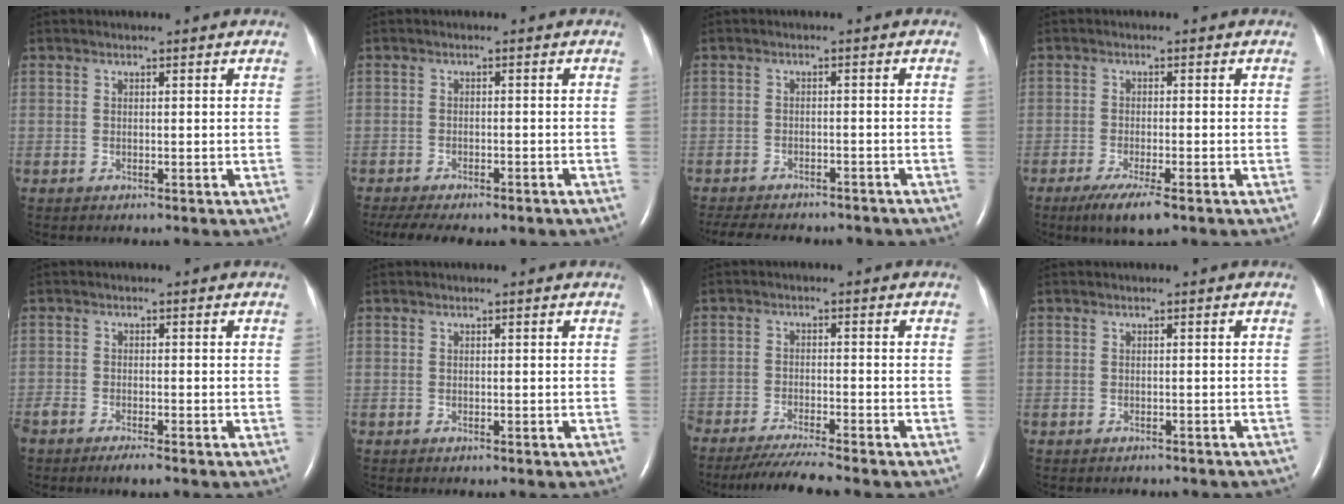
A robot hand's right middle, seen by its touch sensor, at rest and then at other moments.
{"total": 11.8, "force": [-9.4, 3.8, 6.1], "torque": [-0.107, -0.002, -0.124]}
{"total": 15.4, "force": [-13.4, 4.5, 6.0], "torque": [-0.132, -0.011, -0.168]}
{"total": 5.5, "force": [-3.5, 0.7, 4.2], "torque": [-0.081, -0.016, -0.058]}
{"total": 3.9, "force": [-3.1, 0.6, 2.3], "torque": [-0.042, -0.009, -0.053]}
{"total": 0.0}
{"total": 7.6, "force": [-6.8, -1.0, 3.4], "torque": [-0.047, -0.027, -0.115]}
{"total": 6.4, "force": [-5.7, 2.1, 2.0], "torque": [-0.020, -0.003, -0.059]}